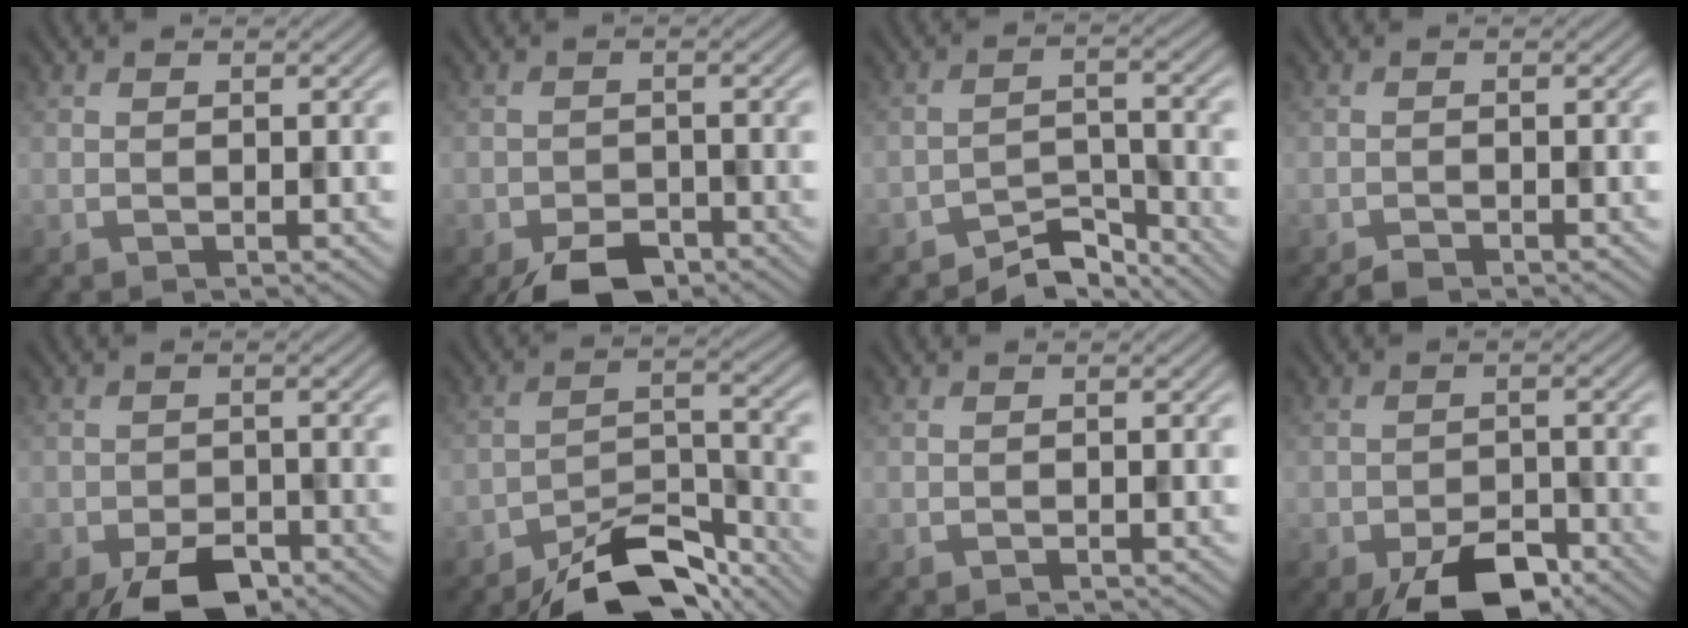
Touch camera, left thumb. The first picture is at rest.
{"total": 5.0, "force": [-3.6, 2.4, 2.4], "torque": [-0.040, -0.005, -0.064]}
{"total": 5.0, "force": [-4.5, 1.3, 1.6], "torque": [-0.024, 0.007, -0.084]}
{"total": 1.1, "force": [-1.0, 0.3, 0.3], "torque": [-0.008, 0.001, -0.019]}
{"total": 5.7, "force": [-3.9, 2.8, 3.2], "torque": [-0.050, -0.008, -0.062]}
{"total": 9.6, "force": [-7.7, 3.2, 4.9], "torque": [-0.074, 0.008, -0.141]}
{"total": 0.0}
{"total": 7.2, "force": [-4.8, 3.3, 4.2], "torque": [-0.064, -0.007, -0.077]}